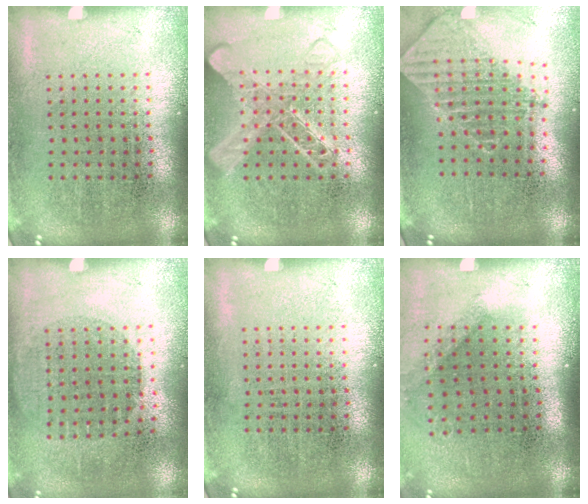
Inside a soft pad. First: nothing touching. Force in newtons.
{"total": 2.6, "press": 2.6, "slide": 0.4}
{"total": 2.0, "press": 1.6, "slide": 1.3}
{"total": 1.0, "press": 0.9, "slide": 0.3}
{"total": 0.0}
{"total": 1.3, "press": 0.9, "slide": 0.8}